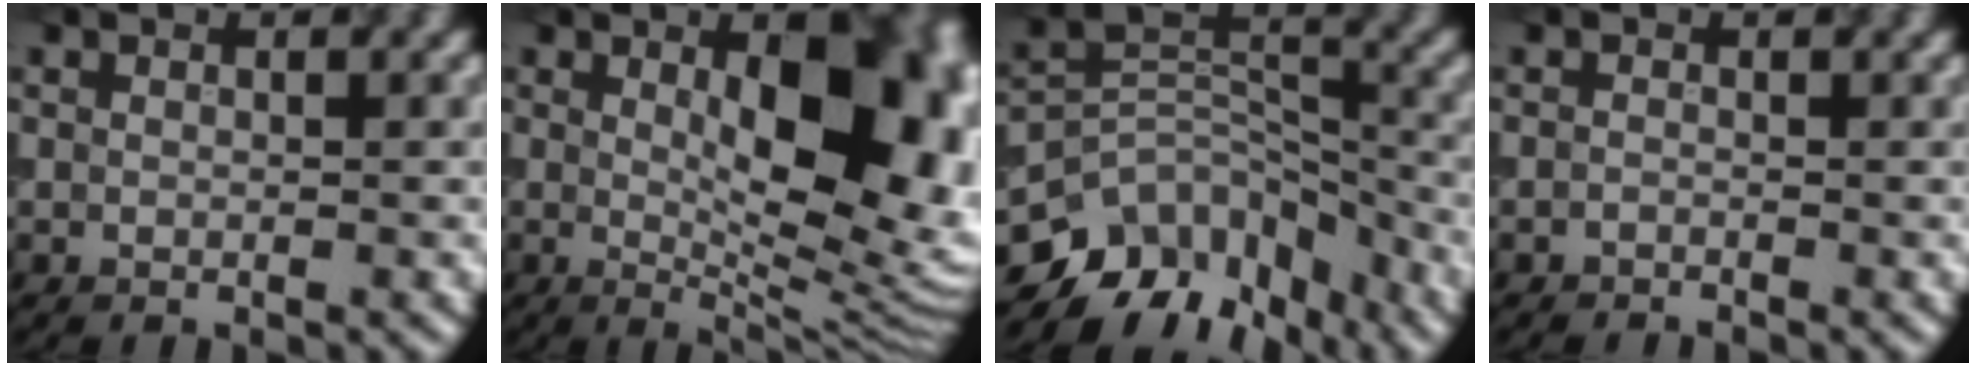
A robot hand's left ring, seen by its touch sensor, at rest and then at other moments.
{"total": 12.8, "force": [1.8, 5.4, 11.4], "torque": [-0.133, -0.001, 0.033]}
{"total": 10.3, "force": [-7.8, 5.8, 3.5], "torque": [-0.050, 0.013, -0.138]}
{"total": 0.7, "force": [-0.7, 0.1, 0.0], "torque": [0.003, -0.001, -0.014]}